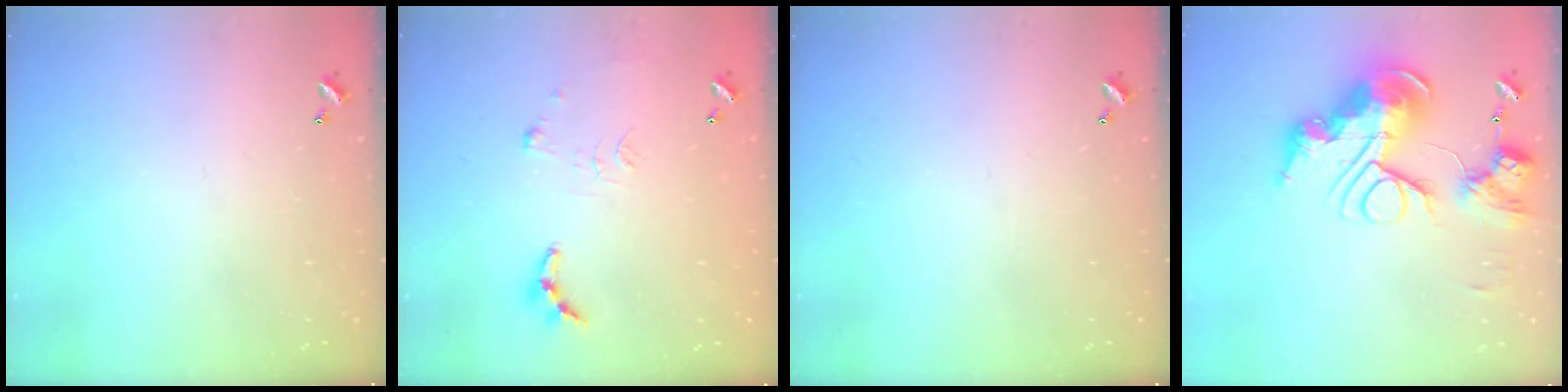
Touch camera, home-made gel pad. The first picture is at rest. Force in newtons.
{"total": 6.3, "press": 6.3, "slide": 0.6}
{"total": 0.0}
{"total": 0.9, "press": 0.9, "slide": 0.0}